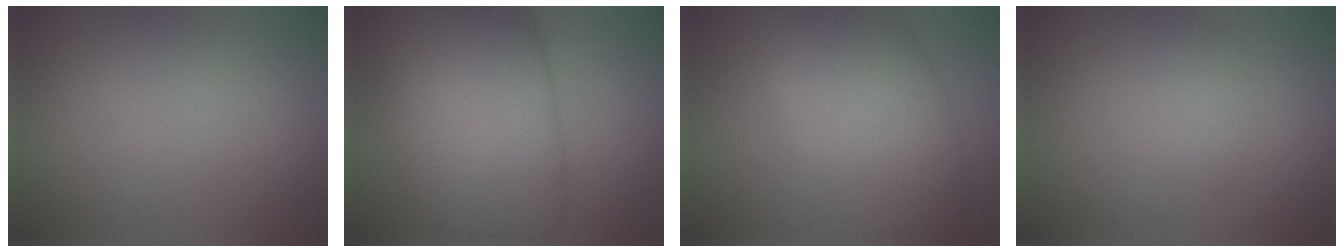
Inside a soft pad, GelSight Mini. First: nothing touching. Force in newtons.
{"total": 12.1, "press": 12.0, "slide": 0.4}
{"total": 9.5, "press": 9.4, "slide": 0.6}
{"total": 1.2, "press": 1.2, "slide": 0.1}